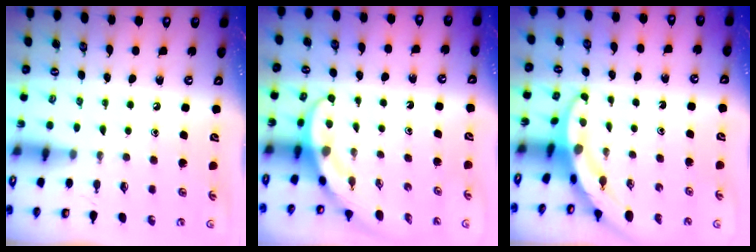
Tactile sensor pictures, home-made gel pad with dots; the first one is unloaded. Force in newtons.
{"total": 3.9, "press": 3.9, "slide": 0.3}
{"total": 3.3, "press": 3.3, "slide": 0.2}